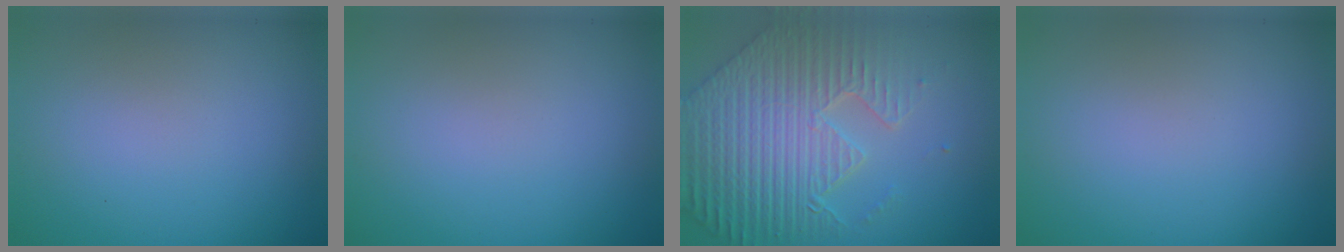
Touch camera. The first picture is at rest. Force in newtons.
{"total": 0.0}
{"total": 9.3, "press": 6.5, "slide": 6.6}
{"total": 0.0}